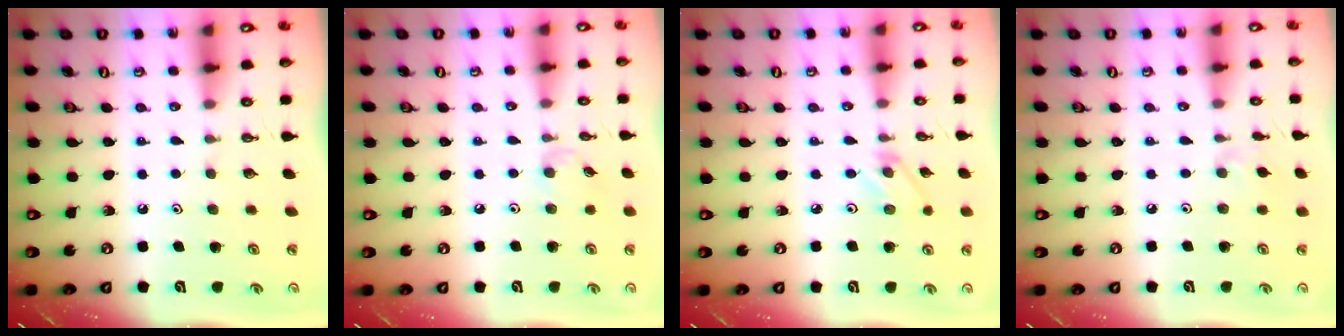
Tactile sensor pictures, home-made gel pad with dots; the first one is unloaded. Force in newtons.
{"total": 3.9, "press": 3.8, "slide": 0.6}
{"total": 3.5, "press": 3.4, "slide": 0.4}
{"total": 1.9, "press": 1.8, "slide": 0.4}